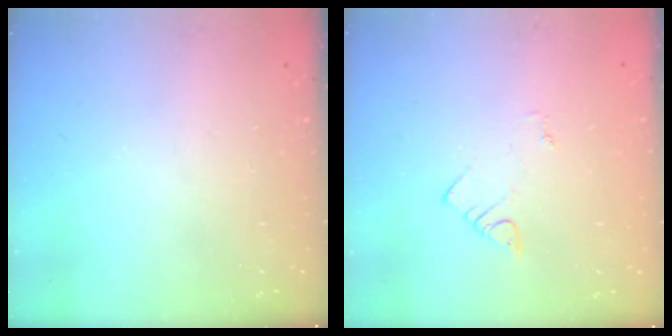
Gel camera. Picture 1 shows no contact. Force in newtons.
{"total": 2.1, "press": 2.1, "slide": 0.3}